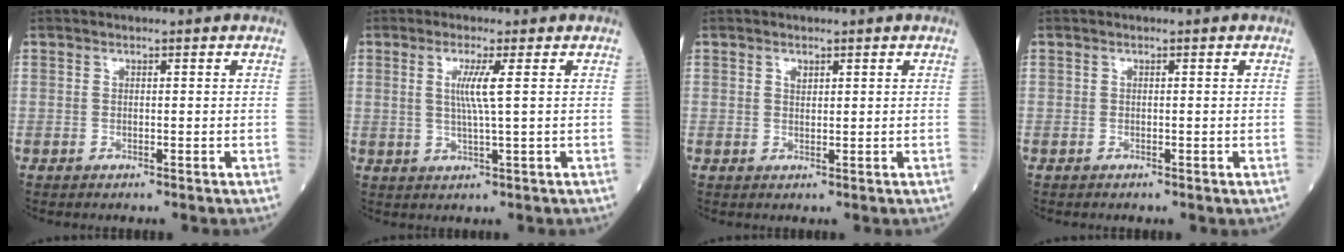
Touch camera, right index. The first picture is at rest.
{"total": 4.2, "force": [1.0, -0.7, 4.1], "torque": [-0.082, -0.004, 0.019]}
{"total": 0.9, "force": [0.6, 0.5, 0.5], "torque": [-0.008, -0.003, 0.010]}
{"total": 0.0}